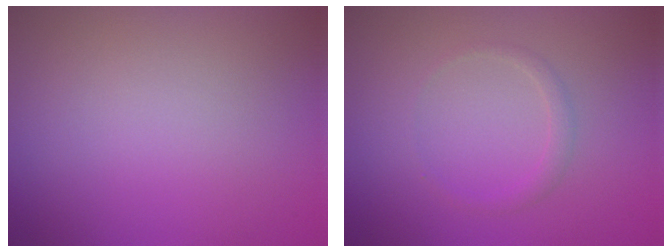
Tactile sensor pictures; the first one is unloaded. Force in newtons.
{"total": 1.1, "press": 1.1, "slide": 0.0}